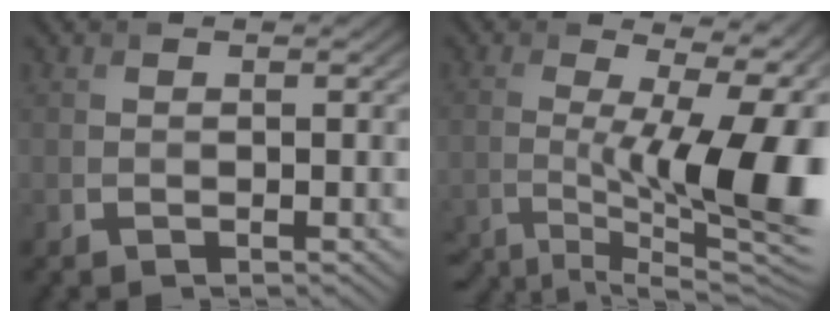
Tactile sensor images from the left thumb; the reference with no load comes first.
{"total": 14.9, "force": [-3.8, 3.9, 13.9], "torque": [-0.197, -0.015, -0.053]}